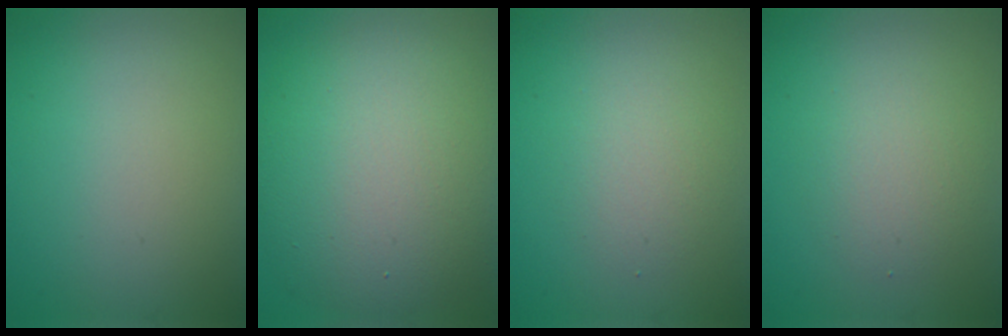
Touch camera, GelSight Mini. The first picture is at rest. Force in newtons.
{"total": 11.7, "press": 11.7, "slide": 0.4}
{"total": 2.2, "press": 2.2, "slide": 0.2}
{"total": 2.6, "press": 2.6, "slide": 0.1}